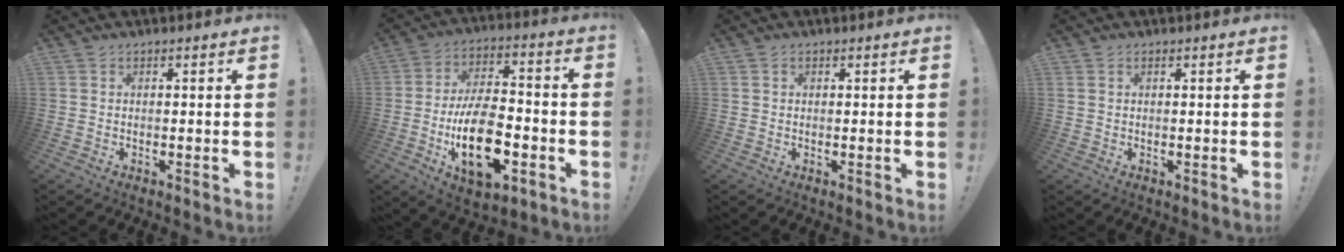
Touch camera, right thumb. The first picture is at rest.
{"total": 20.3, "force": [-6.6, 10.6, 16.0], "torque": [-0.283, 0.028, -0.103]}
{"total": 0.6, "force": [0.3, 0.5, 0.1], "torque": [0.001, 0.001, 0.005]}
{"total": 0.9, "force": [0.5, 0.5, 0.6], "torque": [-0.019, 0.004, 0.012]}